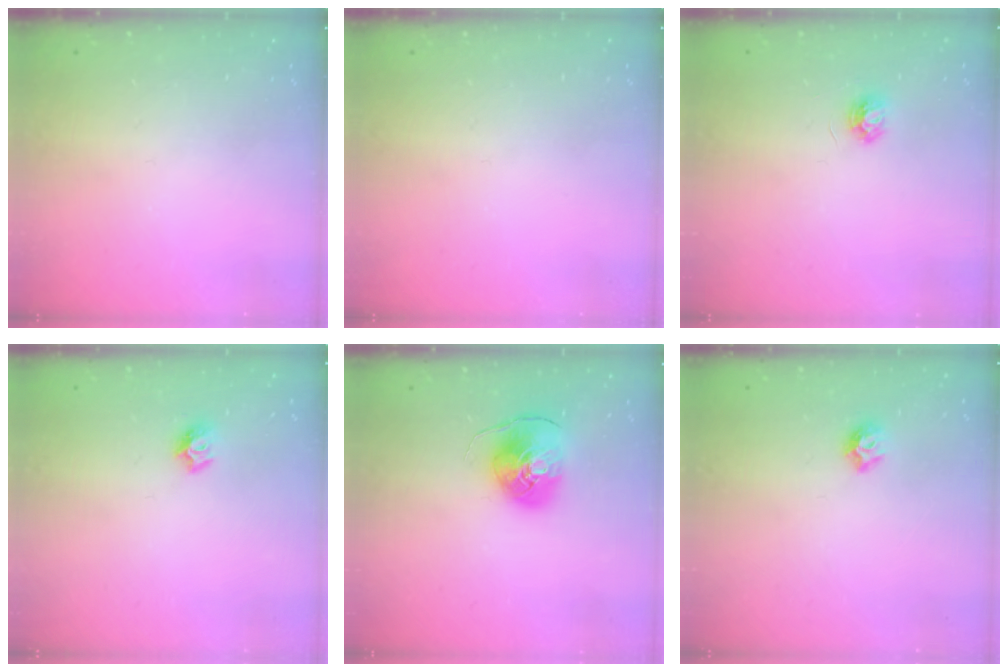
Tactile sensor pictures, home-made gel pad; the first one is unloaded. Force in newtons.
{"total": 0.0}
{"total": 3.7, "press": 3.7, "slide": 0.5}
{"total": 7.0, "press": 7.0, "slide": 0.7}
{"total": 9.2, "press": 9.1, "slide": 1.0}
{"total": 6.0, "press": 5.9, "slide": 0.8}